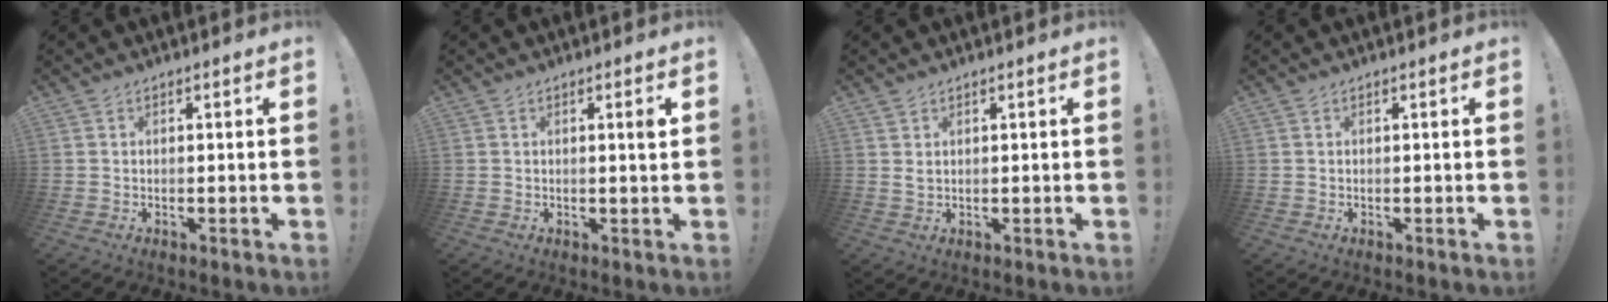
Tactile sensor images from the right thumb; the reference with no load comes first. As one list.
[{"total": 1.7, "force": [0.5, -0.2, 1.6], "torque": [-0.021, -0.005, 0.004]}, {"total": 1.4, "force": [0.9, 0.5, 1.0], "torque": [-0.007, -0.007, 0.014]}, {"total": 0.0}]